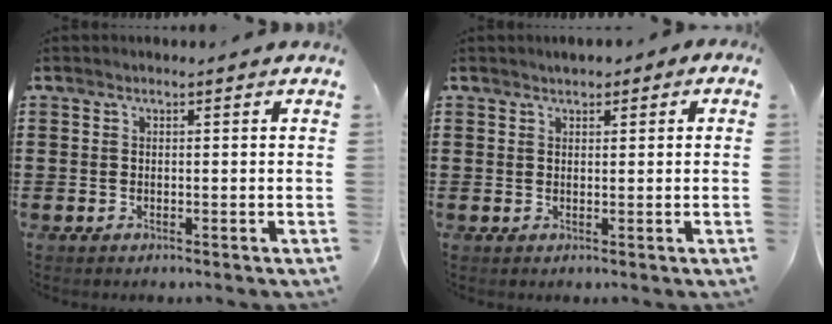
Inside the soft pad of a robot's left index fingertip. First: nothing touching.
{"total": 1.0, "force": [0.7, 0.6, 0.4], "torque": [-0.009, 0.006, 0.013]}